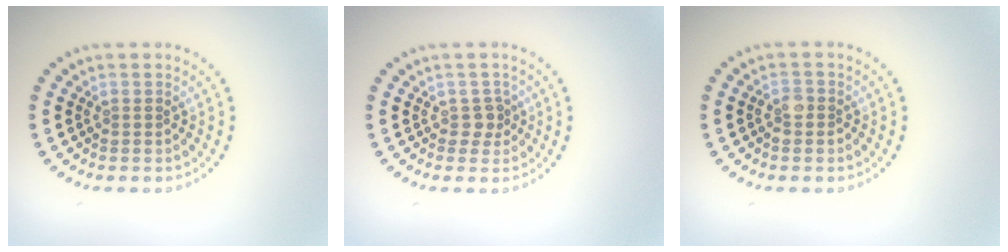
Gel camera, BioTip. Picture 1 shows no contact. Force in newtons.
{"total": 1.3, "press": 1.1, "slide": 0.7}
{"total": 1.4, "press": 1.3, "slide": 0.5}